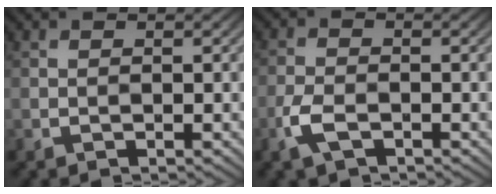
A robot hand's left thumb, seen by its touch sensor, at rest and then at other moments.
{"total": 3.8, "force": [-2.0, 1.8, 2.7], "torque": [-0.067, -0.004, -0.046]}